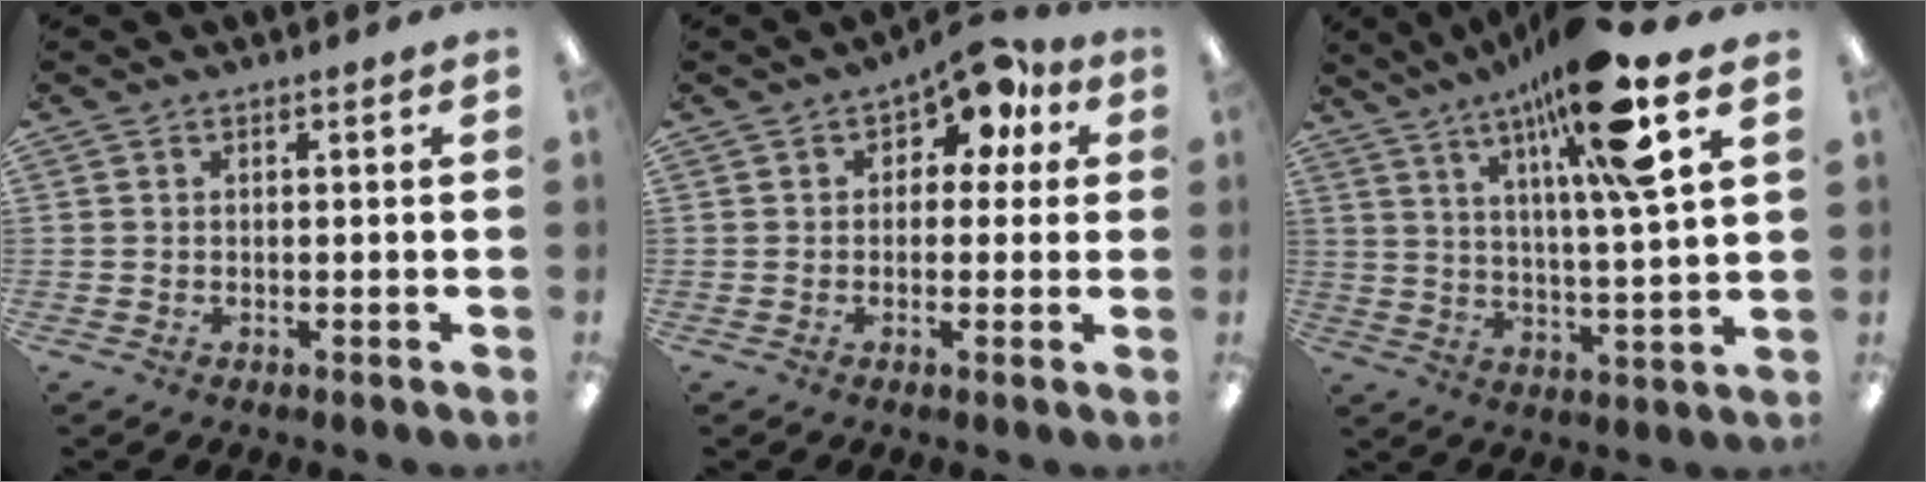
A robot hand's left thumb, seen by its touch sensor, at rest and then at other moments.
{"total": 9.1, "force": [4.5, 5.1, 6.0], "torque": [-0.076, -0.015, 0.074]}
{"total": 17.6, "force": [10.7, 2.3, 13.8], "torque": [-0.232, -0.043, 0.159]}